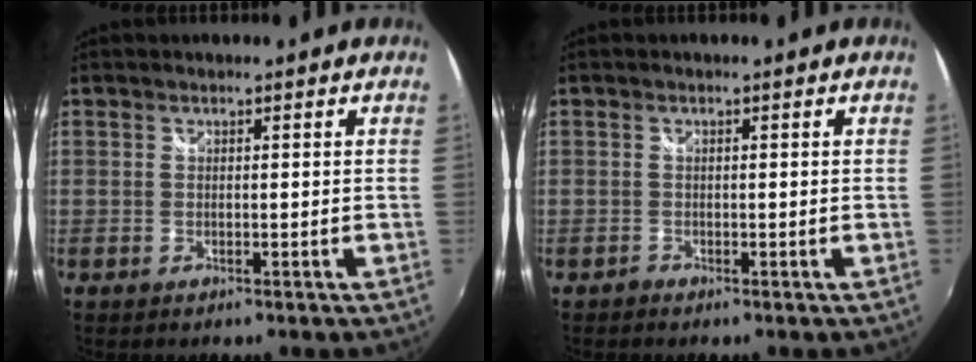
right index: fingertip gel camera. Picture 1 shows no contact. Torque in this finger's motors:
{"motor_torque": [-0.32, -0.04, -0.11, -0.05]}